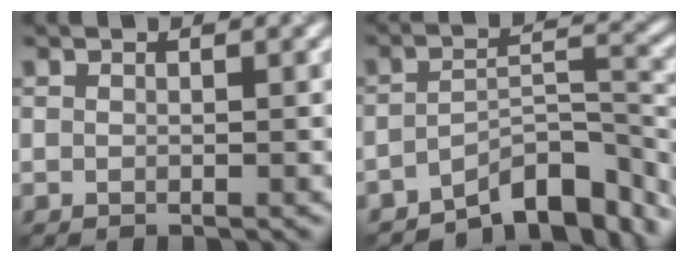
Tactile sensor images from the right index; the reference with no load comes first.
{"total": 8.2, "force": [-6.4, 2.9, 4.3], "torque": [-0.043, -0.006, -0.103]}